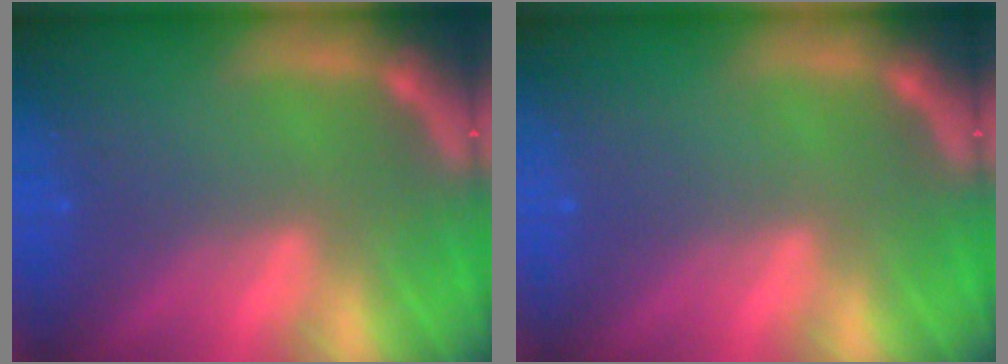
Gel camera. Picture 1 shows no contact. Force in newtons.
{"total": 0.0}